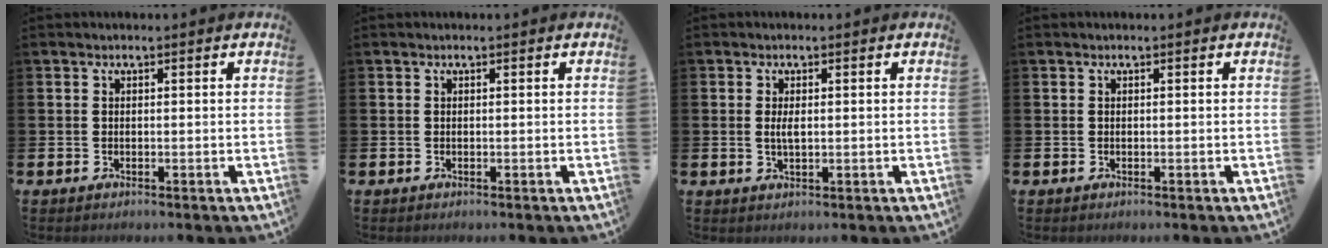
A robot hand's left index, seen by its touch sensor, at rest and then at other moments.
{"total": 0.0}
{"total": 1.9, "force": [0.1, 0.7, 1.7], "torque": [-0.034, 0.003, -0.001]}
{"total": 0.0}